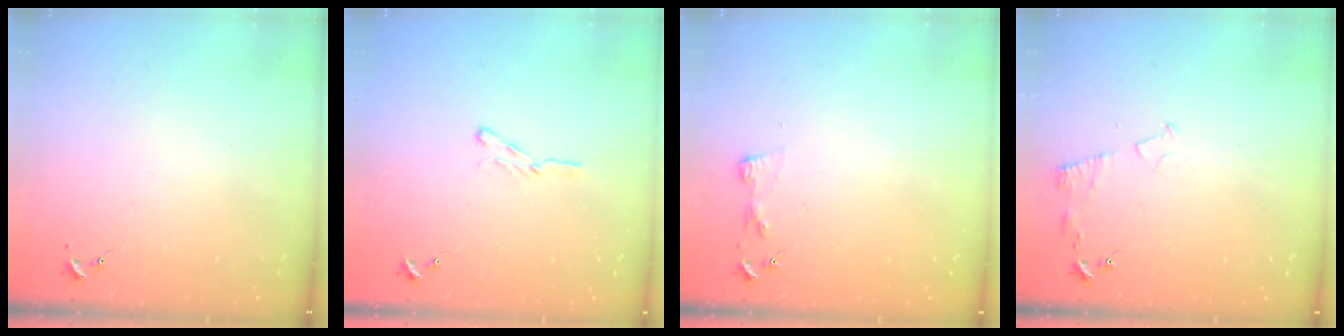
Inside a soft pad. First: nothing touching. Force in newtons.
{"total": 4.4, "press": 4.4, "slide": 0.5}
{"total": 3.1, "press": 3.1, "slide": 0.4}
{"total": 6.1, "press": 6.1, "slide": 0.7}